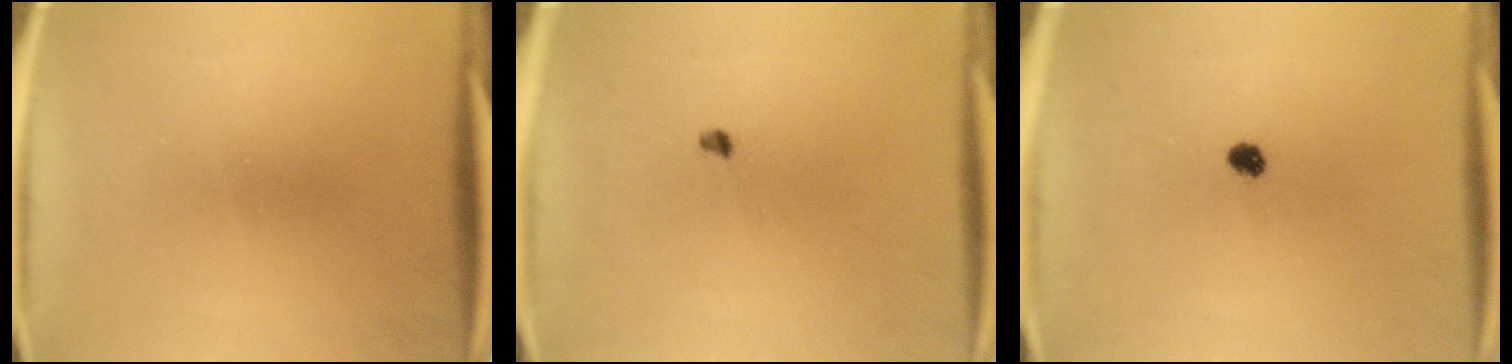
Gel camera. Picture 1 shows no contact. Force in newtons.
{"total": 1.1}
{"total": 1.9}